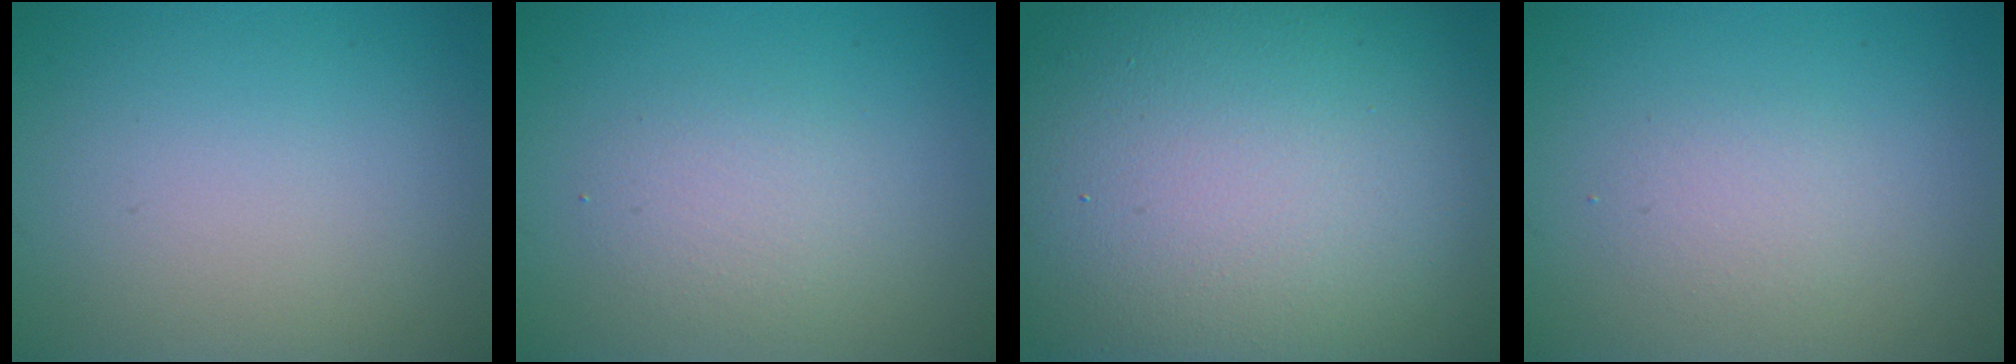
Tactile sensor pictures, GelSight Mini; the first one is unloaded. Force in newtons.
{"total": 2.2, "press": 2.2, "slide": 0.1}
{"total": 21.1, "press": 21.1, "slide": 0.7}
{"total": 1.5, "press": 1.5, "slide": 0.2}